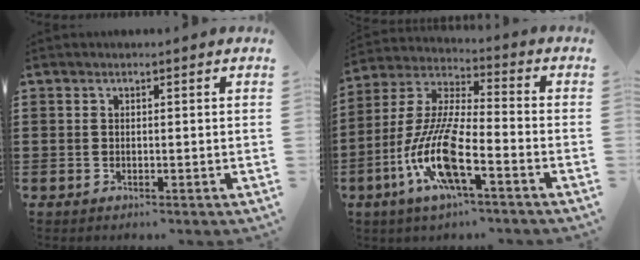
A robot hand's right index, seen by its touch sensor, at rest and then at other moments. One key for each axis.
{"total": 11.9, "fx": -5.4, "fy": 2.3, "fz": 10.3, "tx": -0.240, "ty": -0.019, "tz": -0.110}